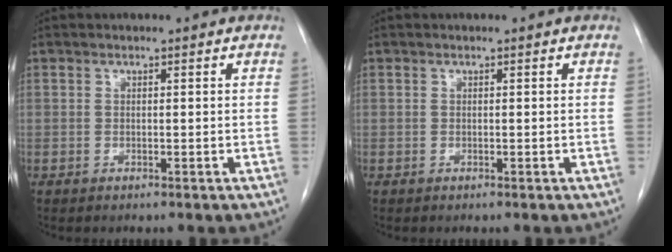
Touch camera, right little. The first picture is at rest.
{"total": 0.0}